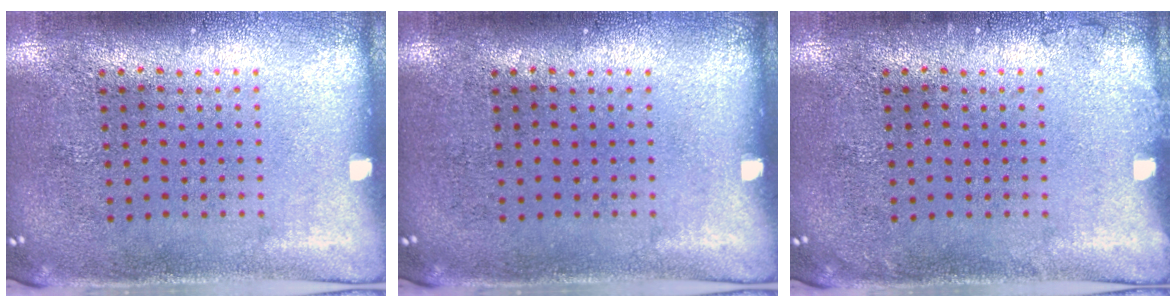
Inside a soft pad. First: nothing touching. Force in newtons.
{"total": 0.0}
{"total": 0.6, "press": 0.6, "slide": 0.2}